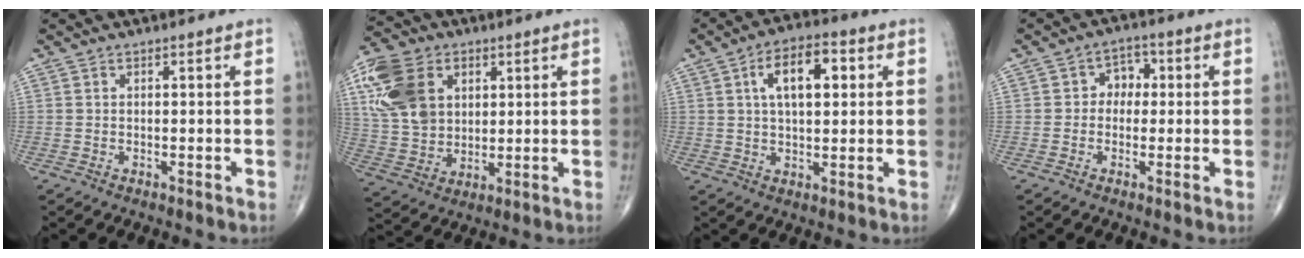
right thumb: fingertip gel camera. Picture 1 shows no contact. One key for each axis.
{"total": 15.8, "fx": 5.1, "fy": 11.4, "fz": 9.7, "tx": -0.177, "ty": -0.003, "tz": 0.097}
{"total": 10.2, "fx": 2.8, "fy": 5.0, "fz": 8.5, "tx": -0.118, "ty": 0.009, "tz": 0.039}
{"total": 4.3, "fx": 0.1, "fy": 3.5, "fz": 2.5, "tx": -0.004, "ty": 0.015, "tz": -0.010}